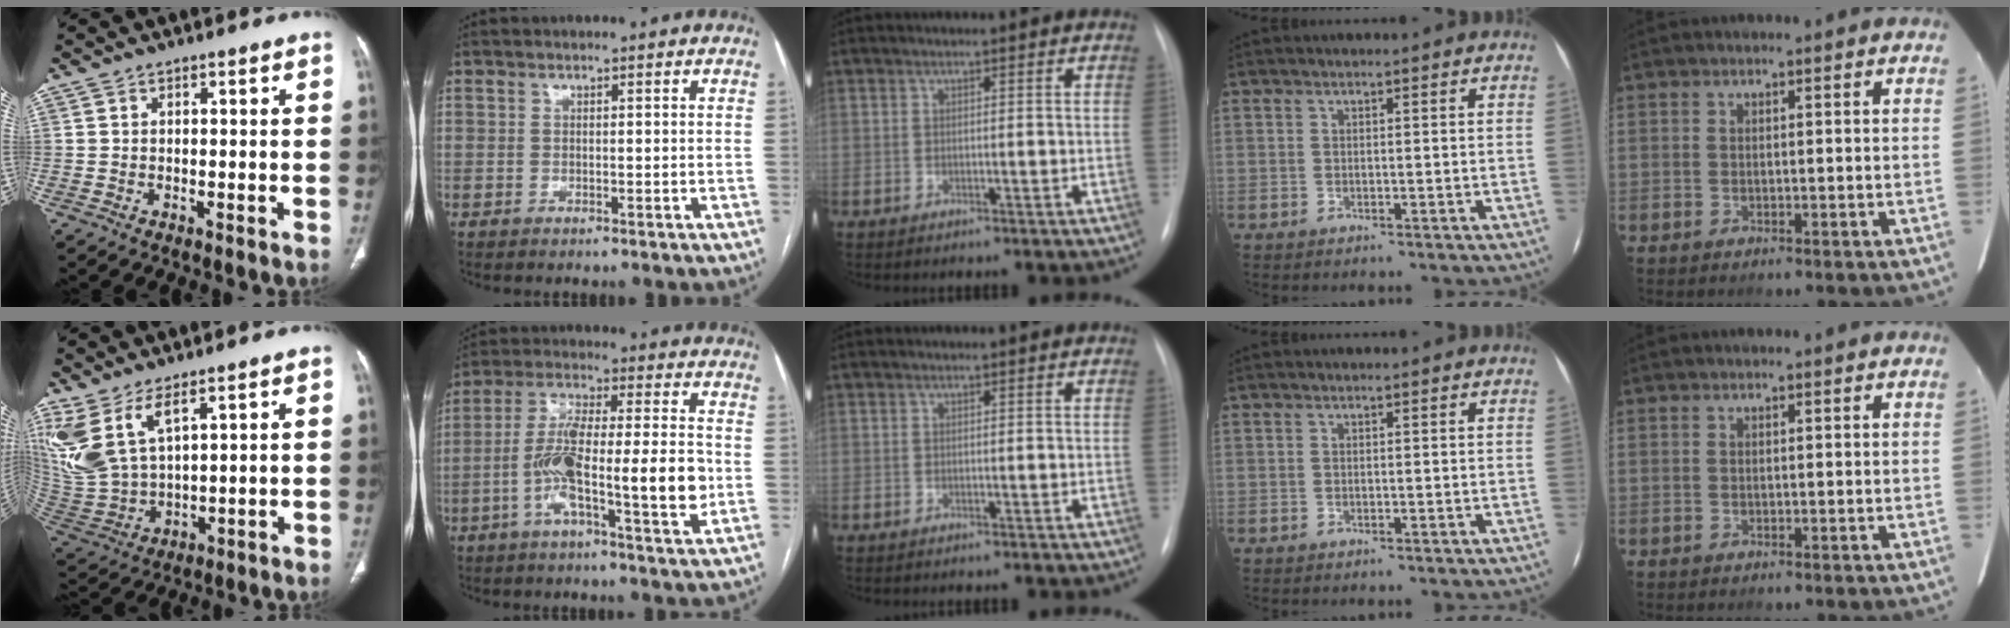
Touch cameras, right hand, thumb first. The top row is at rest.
{"thumb": {"total": 13.3, "force": [7.0, 6.0, 9.6], "torque": [-0.215, -0.027, 0.167]}, "index": {"total": 15.3, "force": [-3.3, 2.1, 14.8], "torque": [-0.263, 0.009, -0.059]}}